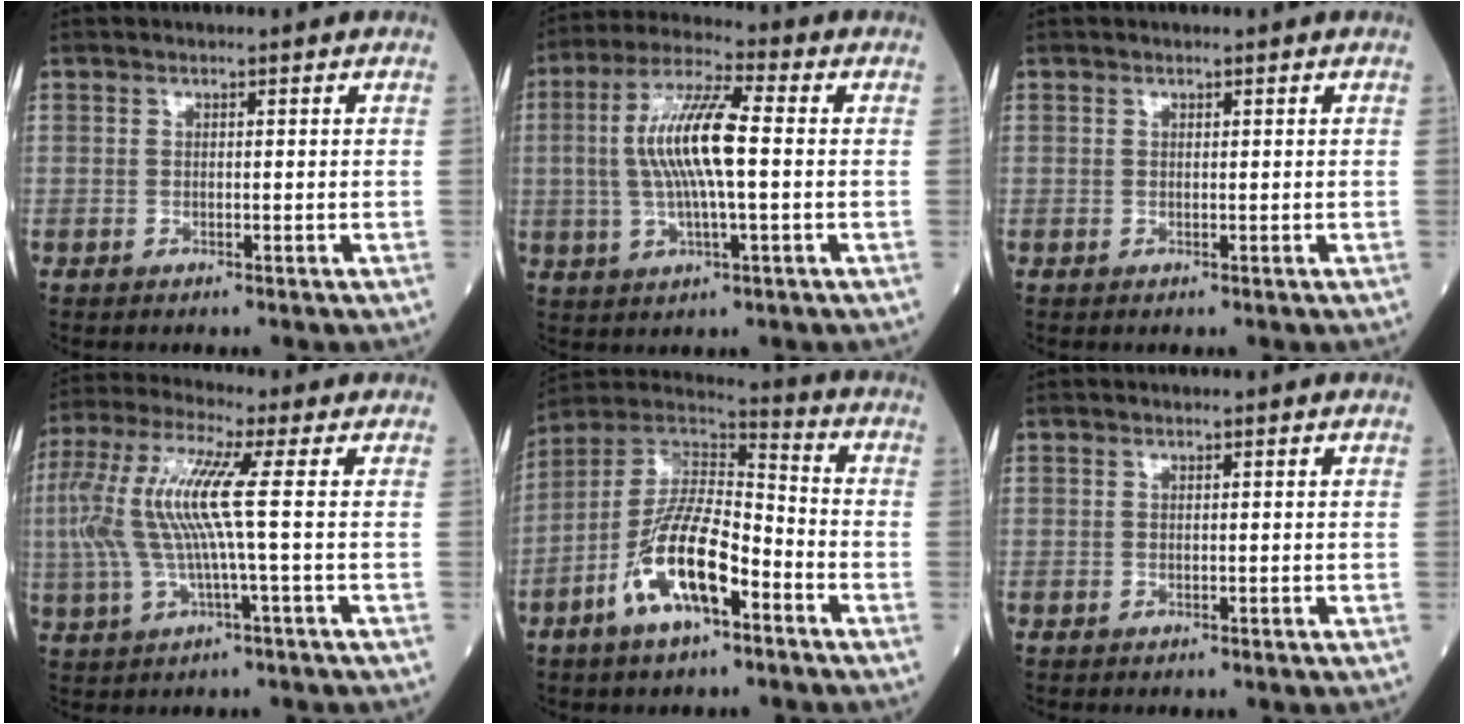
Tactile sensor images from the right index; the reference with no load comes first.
{"total": 11.6, "force": [0.3, 2.0, 11.5], "torque": [-0.231, 0.014, 0.002]}
{"total": 0.0}
{"total": 11.7, "force": [0.7, 0.3, 11.7], "torque": [-0.260, 0.019, 0.006]}
{"total": 14.2, "force": [-6.2, 4.4, 11.9], "torque": [-0.235, 0.009, -0.117]}
{"total": 0.0}